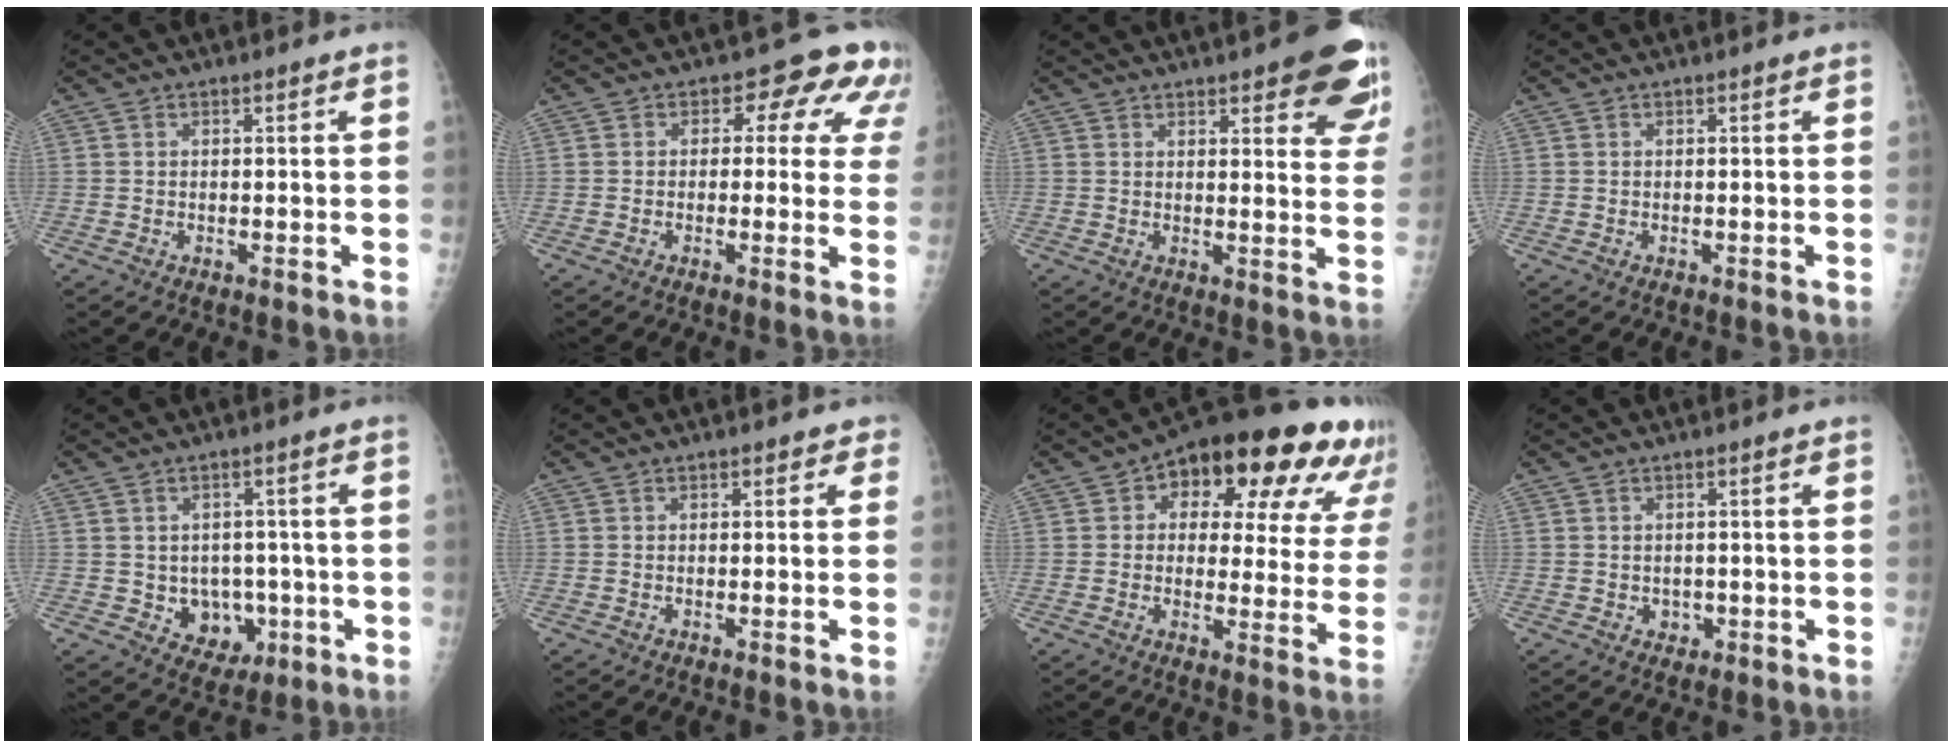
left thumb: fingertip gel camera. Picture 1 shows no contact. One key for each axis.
{"total": 8.8, "fx": 3.7, "fy": 5.7, "fz": 5.6, "tx": -0.010, "ty": -0.004, "tz": 0.025}
{"total": 14.2, "fx": 9.0, "fy": 4.4, "fz": 10.1, "tx": -0.090, "ty": -0.039, "tz": 0.097}
{"total": 0.0}
{"total": 7.4, "fx": -1.4, "fy": 6.3, "fz": 3.7, "tx": -0.015, "ty": 0.007, "tz": -0.004}
{"total": 1.5, "fx": 0.8, "fy": 1.1, "fz": 0.7, "tx": 0.013, "ty": 0.001, "tz": 0.002}
{"total": 22.2, "fx": 11.2, "fy": 11.2, "fz": 15.5, "tx": -0.170, "ty": 0.005, "tz": 0.142}
{"total": 1.7, "fx": -0.3, "fy": 1.5, "fz": 0.7, "tx": -0.004, "ty": 0.001, "tz": 0.001}